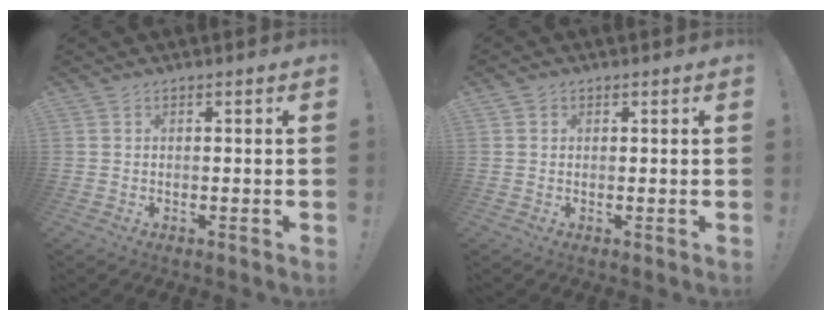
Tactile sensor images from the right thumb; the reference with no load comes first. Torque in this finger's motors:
{"motor_torque": [-0.37, 0.12, -0.06, 0.05, 0.07]}